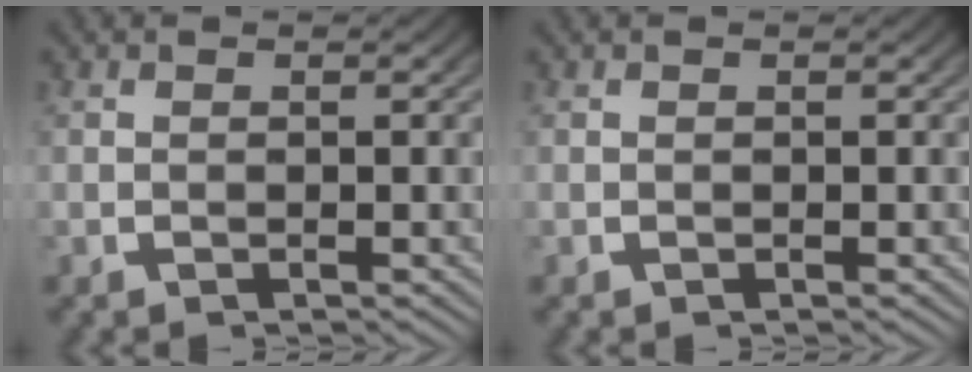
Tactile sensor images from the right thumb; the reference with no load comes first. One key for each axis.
{"total": 0.0}